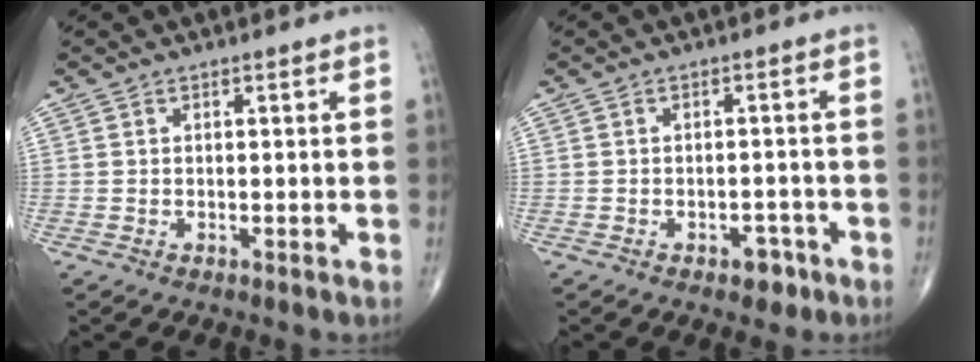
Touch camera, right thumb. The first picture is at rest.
{"total": 3.2, "force": [-1.9, 1.9, 1.8], "torque": [-0.010, 0.013, -0.022]}